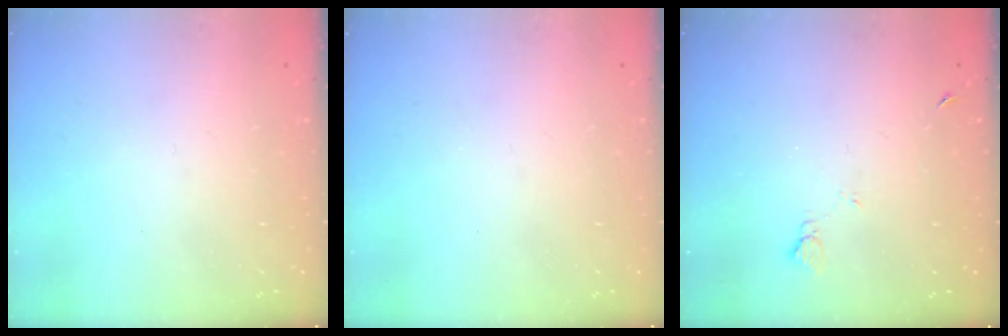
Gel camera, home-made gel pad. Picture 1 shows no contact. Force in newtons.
{"total": 0.0}
{"total": 3.2, "press": 3.1, "slide": 0.5}